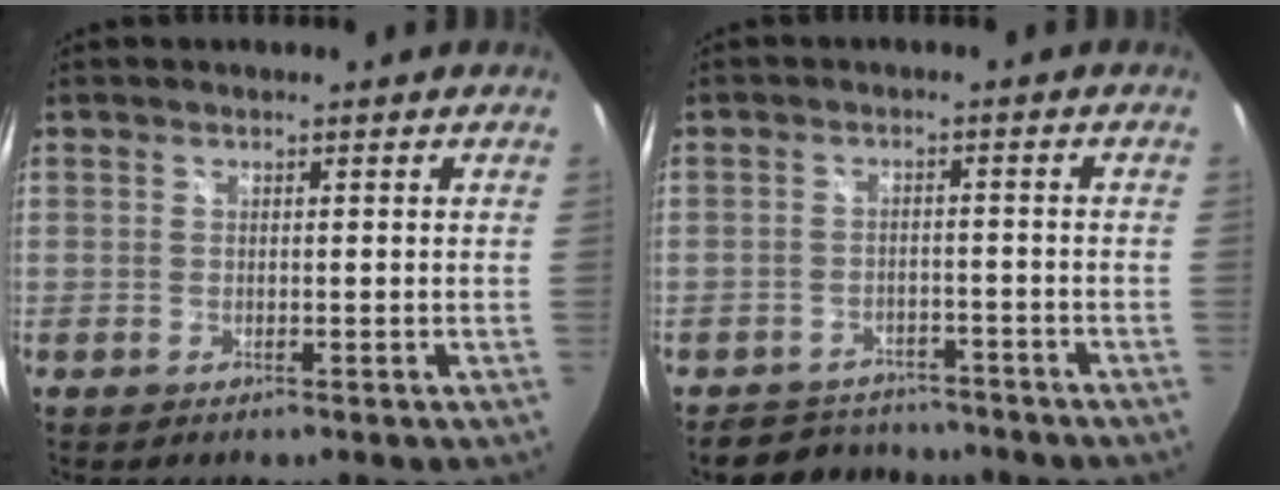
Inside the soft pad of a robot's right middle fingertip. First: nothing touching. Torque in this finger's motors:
{"motor_torque": [0.28, -0.43, -0.03, -0.01]}